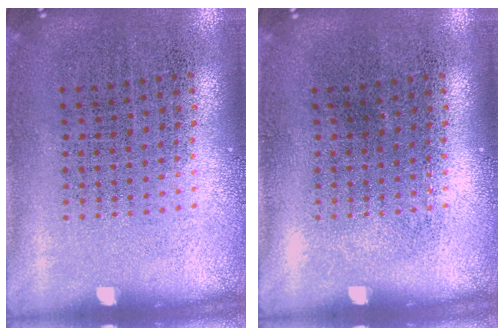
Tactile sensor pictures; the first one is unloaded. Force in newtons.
{"total": 0.0}